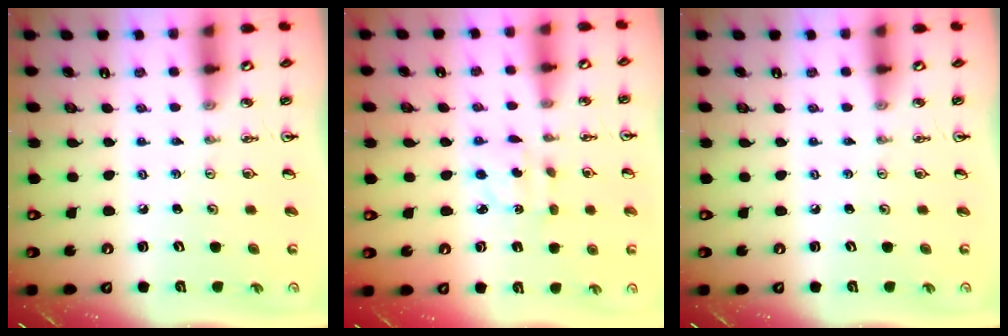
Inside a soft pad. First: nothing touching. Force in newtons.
{"total": 2.4, "press": 2.3, "slide": 0.5}
{"total": 0.0}